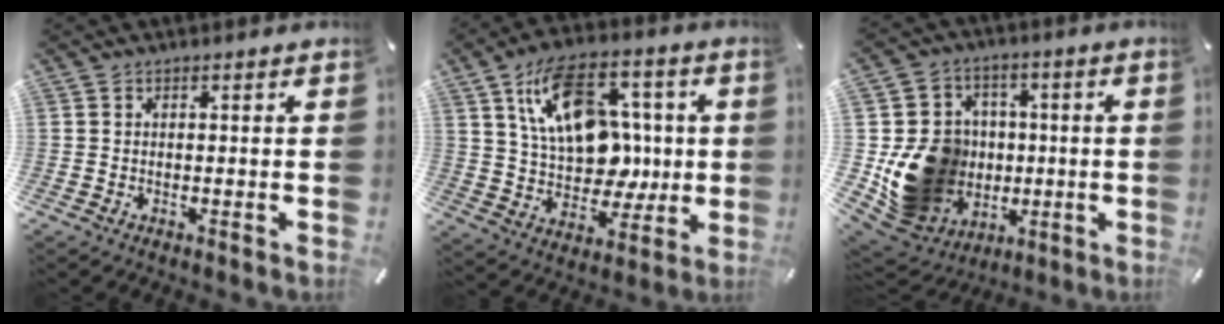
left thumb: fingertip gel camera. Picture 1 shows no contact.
{"total": 18.8, "force": [5.7, 13.2, 12.2], "torque": [-0.207, -0.008, 0.111]}
{"total": 16.8, "force": [-1.8, 15.6, 6.1], "torque": [-0.105, 0.007, -0.002]}